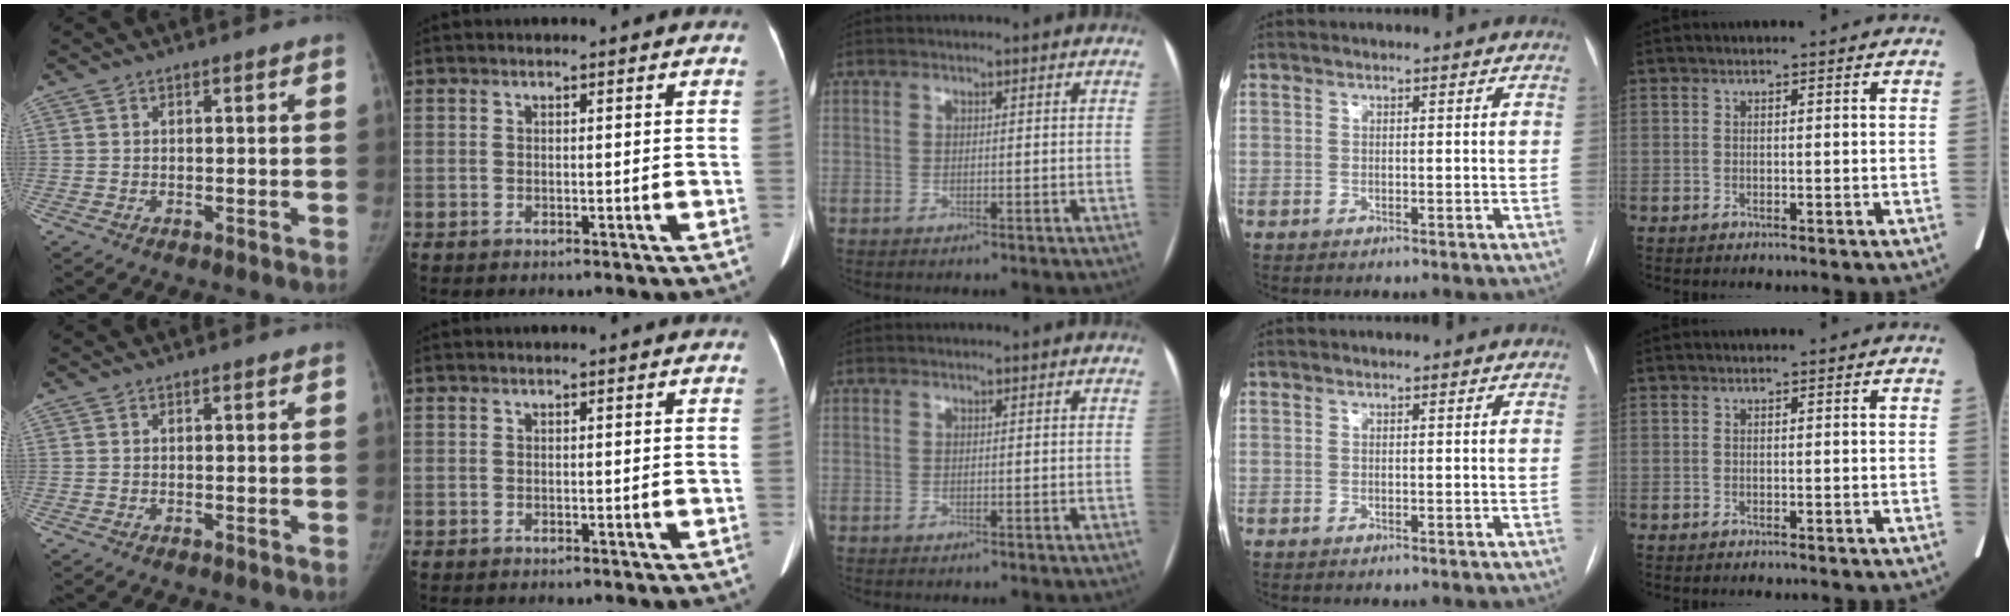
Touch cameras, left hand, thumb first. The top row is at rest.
{}